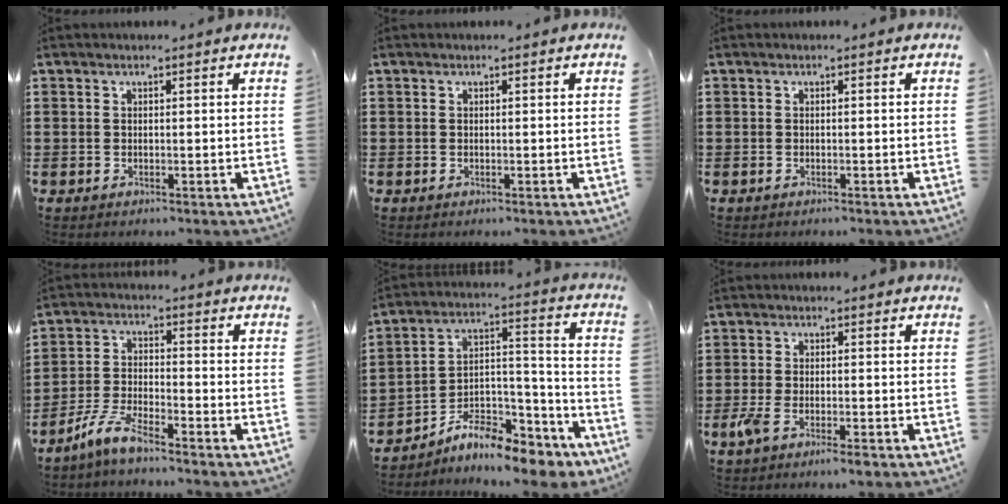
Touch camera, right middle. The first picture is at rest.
{"total": 0.0}
{"total": 0.0}
{"total": 6.4, "force": [-5.4, 0.7, 3.5], "torque": [-0.090, -0.008, -0.109]}
{"total": 8.8, "force": [-7.9, 2.2, 3.3], "torque": [-0.054, 0.016, -0.154]}
{"total": 4.0, "force": [-2.5, 0.8, 3.1], "torque": [-0.068, -0.006, -0.049]}